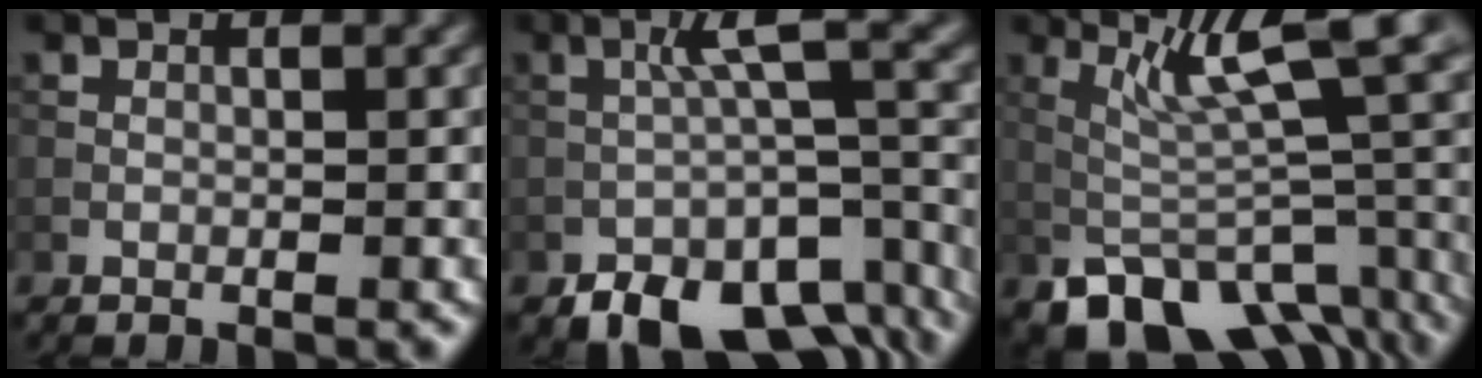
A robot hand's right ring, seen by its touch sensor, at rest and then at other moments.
{"total": 9.6, "force": [-5.6, 3.8, 6.7], "torque": [-0.097, -0.003, -0.090]}
{"total": 8.8, "force": [-1.6, 3.1, 8.1], "torque": [-0.128, 0.012, -0.015]}